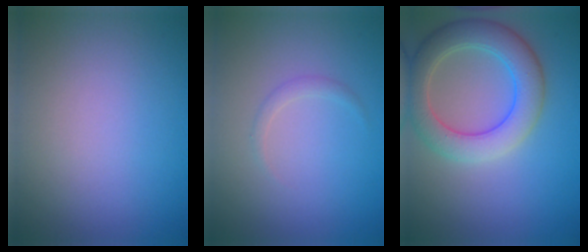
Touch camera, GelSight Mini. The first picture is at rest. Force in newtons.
{"total": 0.9, "press": 0.9, "slide": 0.1}
{"total": 6.0, "press": 6.0, "slide": 0.1}